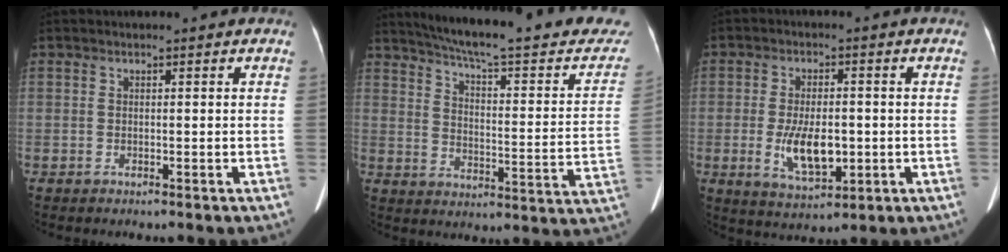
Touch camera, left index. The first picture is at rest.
{"total": 27.4, "force": [23.9, 3.5, 12.9], "torque": [-0.189, -0.052, 0.299]}
{"total": 8.0, "force": [-1.5, 3.4, 7.1], "torque": [-0.139, -0.008, -0.017]}